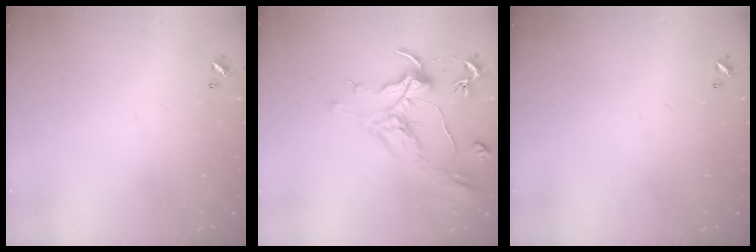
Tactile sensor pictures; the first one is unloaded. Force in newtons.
{"total": 1.1, "press": 0.1, "slide": 1.1}
{"total": 0.0}